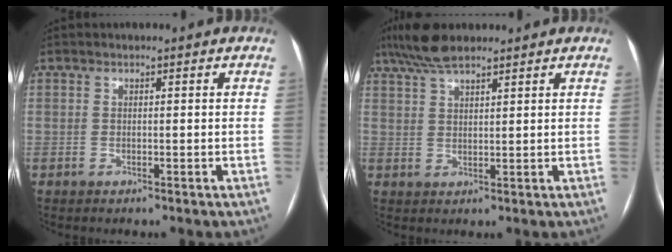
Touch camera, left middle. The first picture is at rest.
{"total": 6.2, "force": [5.1, 1.3, 3.4], "torque": [-0.073, 0.025, 0.096]}